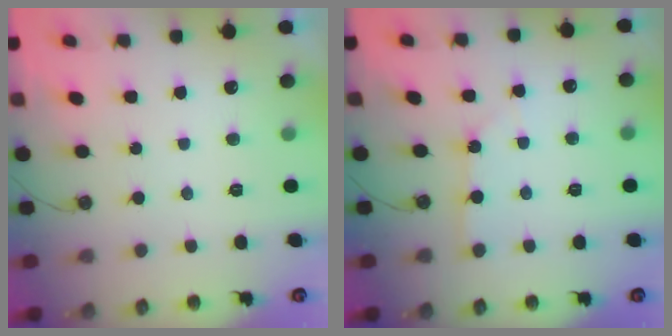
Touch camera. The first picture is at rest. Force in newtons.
{"total": 1.9, "press": 1.9, "slide": 0.1}